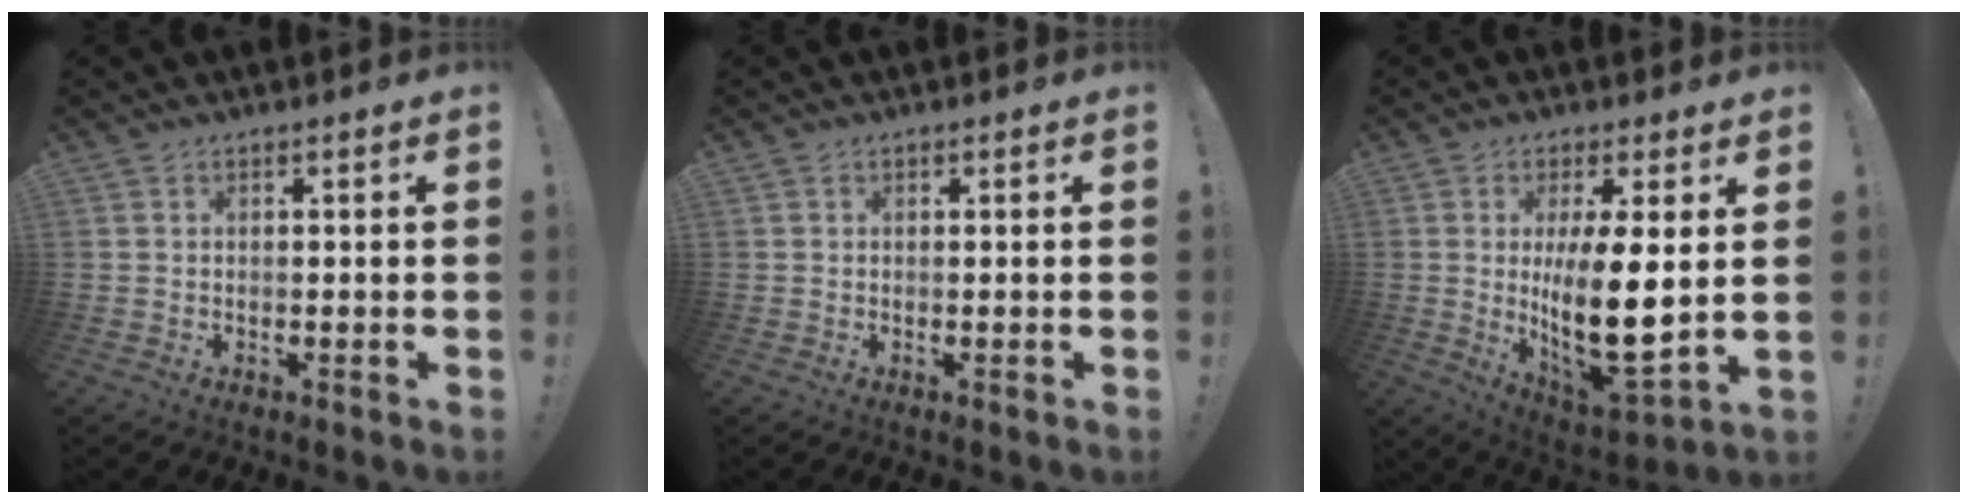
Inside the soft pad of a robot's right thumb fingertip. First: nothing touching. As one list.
[{"total": 0.0}, {"total": 16.3, "force": [1.6, 6.4, 14.9], "torque": [-0.243, -0.031, 0.033]}]